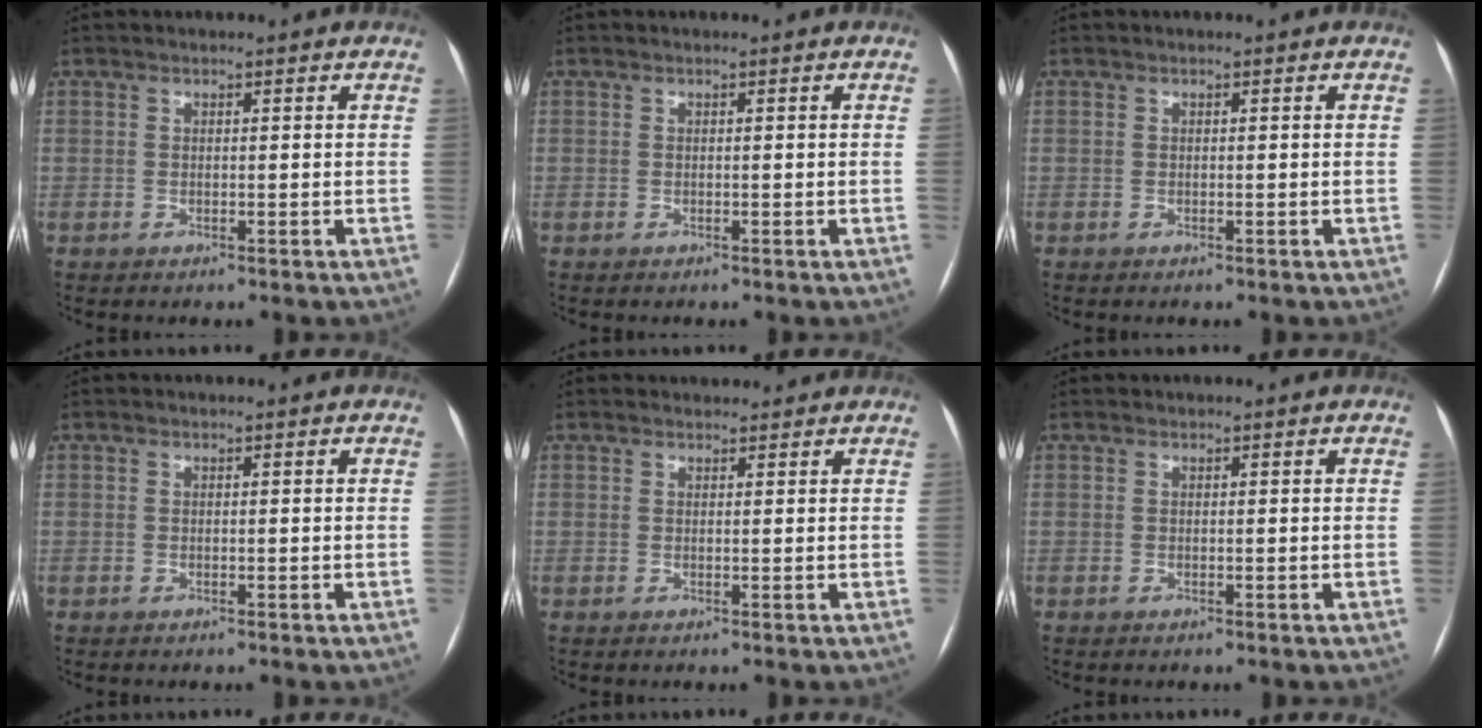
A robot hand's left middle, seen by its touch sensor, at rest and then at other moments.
{"total": 0.0}
{"total": 0.0}
{"total": 0.0}
{"total": 2.1, "force": [2.0, 0.7, 0.1], "torque": [-0.004, 0.016, 0.028]}
{"total": 0.0}